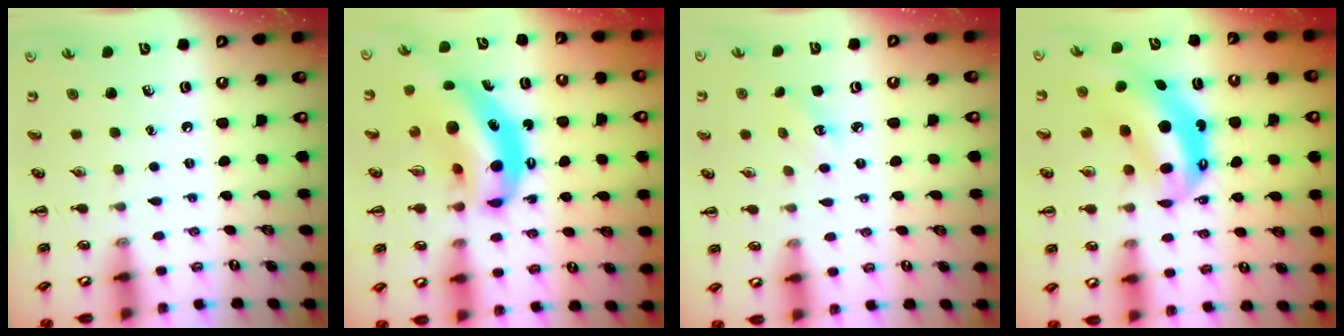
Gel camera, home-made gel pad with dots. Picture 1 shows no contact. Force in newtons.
{"total": 10.8, "press": 10.4, "slide": 2.7}
{"total": 2.6, "press": 2.5, "slide": 0.7}
{"total": 8.2, "press": 8.0, "slide": 1.9}